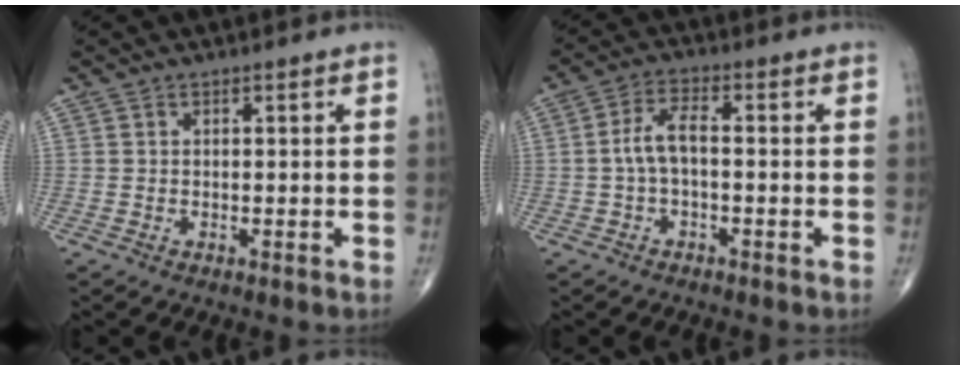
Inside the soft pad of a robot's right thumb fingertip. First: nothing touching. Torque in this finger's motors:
{"motor_torque": [-0.30, 0.25, 0.09, 0.00, 0.01]}